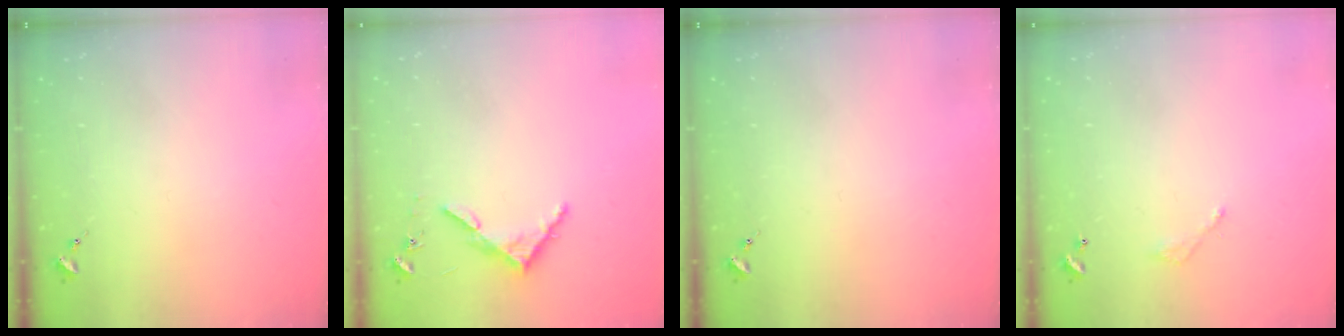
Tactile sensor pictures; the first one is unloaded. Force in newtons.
{"total": 4.0, "press": 4.0, "slide": 0.3}
{"total": 0.0}
{"total": 3.8, "press": 3.8, "slide": 0.2}